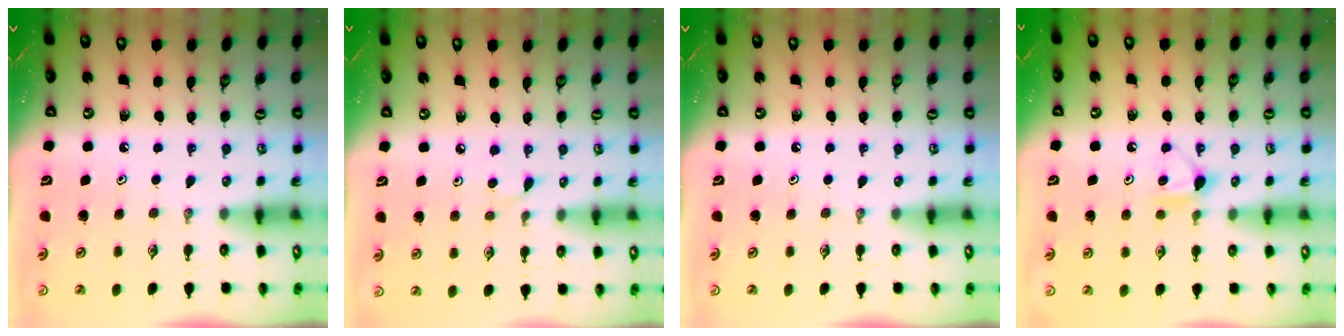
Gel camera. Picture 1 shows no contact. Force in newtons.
{"total": 3.3, "press": 3.2, "slide": 0.3}
{"total": 0.0}
{"total": 4.9, "press": 4.8, "slide": 0.7}